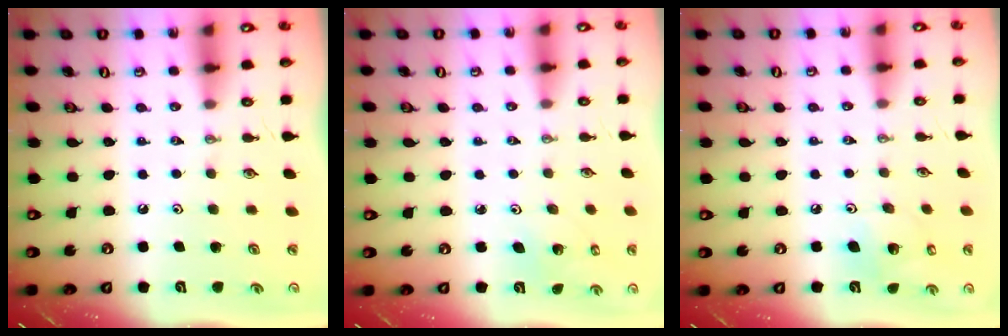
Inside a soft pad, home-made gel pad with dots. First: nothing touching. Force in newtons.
{"total": 2.1, "press": 2.1, "slide": 0.1}
{"total": 6.4, "press": 6.3, "slide": 1.4}